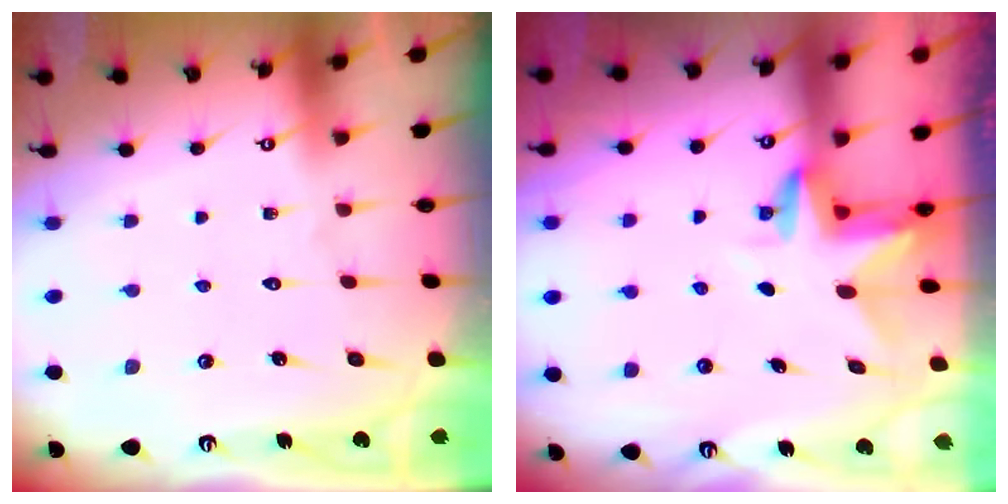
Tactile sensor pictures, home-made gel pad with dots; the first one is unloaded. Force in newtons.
{"total": 2.9, "press": 2.9, "slide": 0.2}